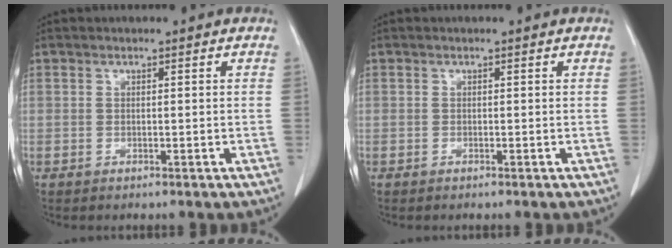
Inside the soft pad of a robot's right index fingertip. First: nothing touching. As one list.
[{"total": 0.0}]